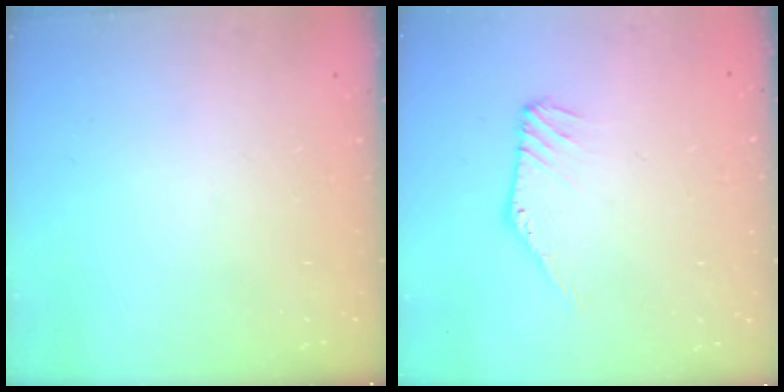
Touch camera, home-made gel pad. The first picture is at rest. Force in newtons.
{"total": 3.5, "press": 3.5, "slide": 0.1}